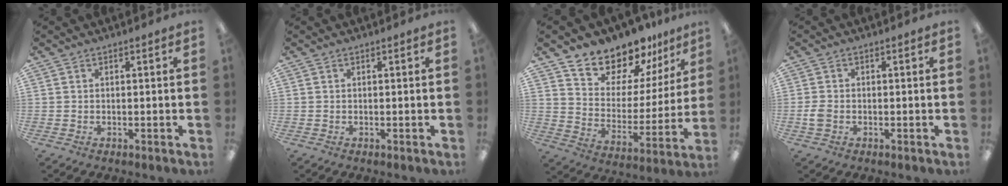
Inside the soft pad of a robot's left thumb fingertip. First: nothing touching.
{"total": 0.0}
{"total": 13.7, "force": [12.7, 5.1, 1.0], "torque": [-0.034, -0.129, 0.235]}
{"total": 3.0, "force": [-0.8, 2.1, 2.0], "torque": [-0.040, 0.005, -0.015]}